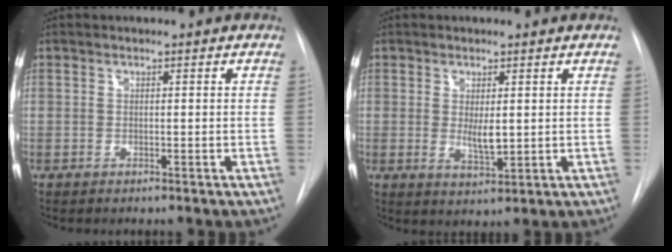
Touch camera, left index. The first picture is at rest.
{"total": 3.2, "force": [0.6, 1.1, 3.0], "torque": [-0.054, -0.010, 0.016]}